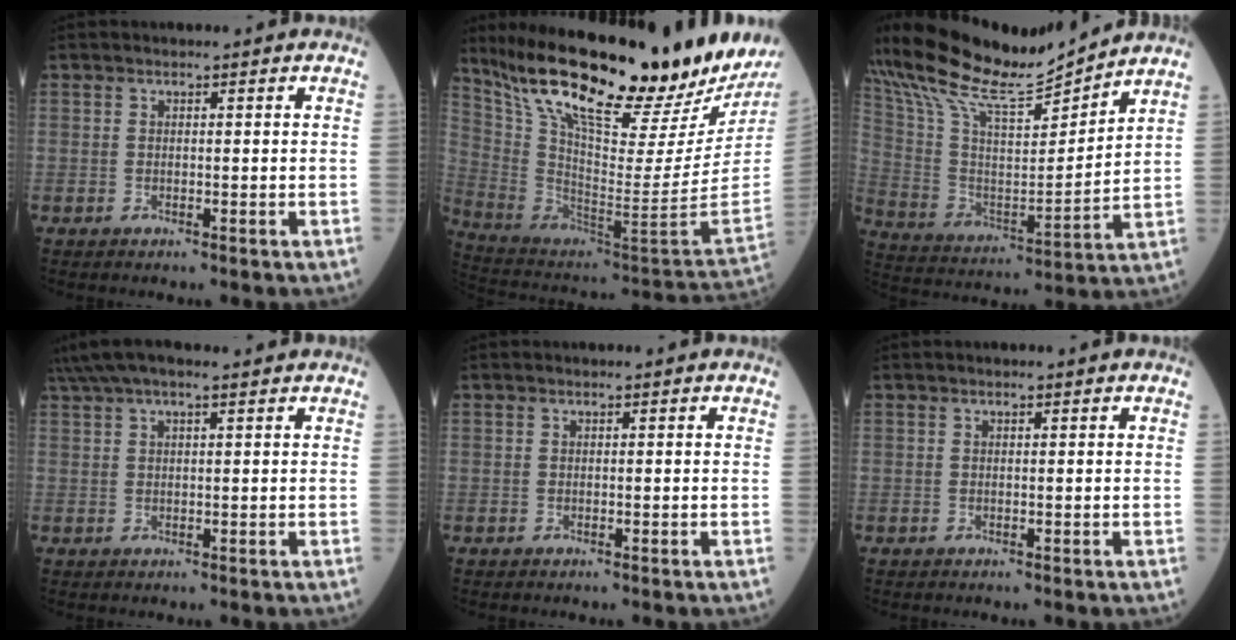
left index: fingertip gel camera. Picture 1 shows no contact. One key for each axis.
{"total": 29.5, "fx": 23.2, "fy": 1.3, "fz": 18.2, "tx": -0.310, "ty": -0.076, "tz": 0.367}
{"total": 16.1, "fx": 15.2, "fy": 1.0, "fz": 5.4, "tx": -0.127, "ty": -0.001, "tz": 0.280}
{"total": 8.8, "fx": 7.1, "fy": 1.2, "fz": 5.1, "tx": -0.093, "ty": 0.053, "tz": 0.110}
{"total": 0.0}
{"total": 0.0}